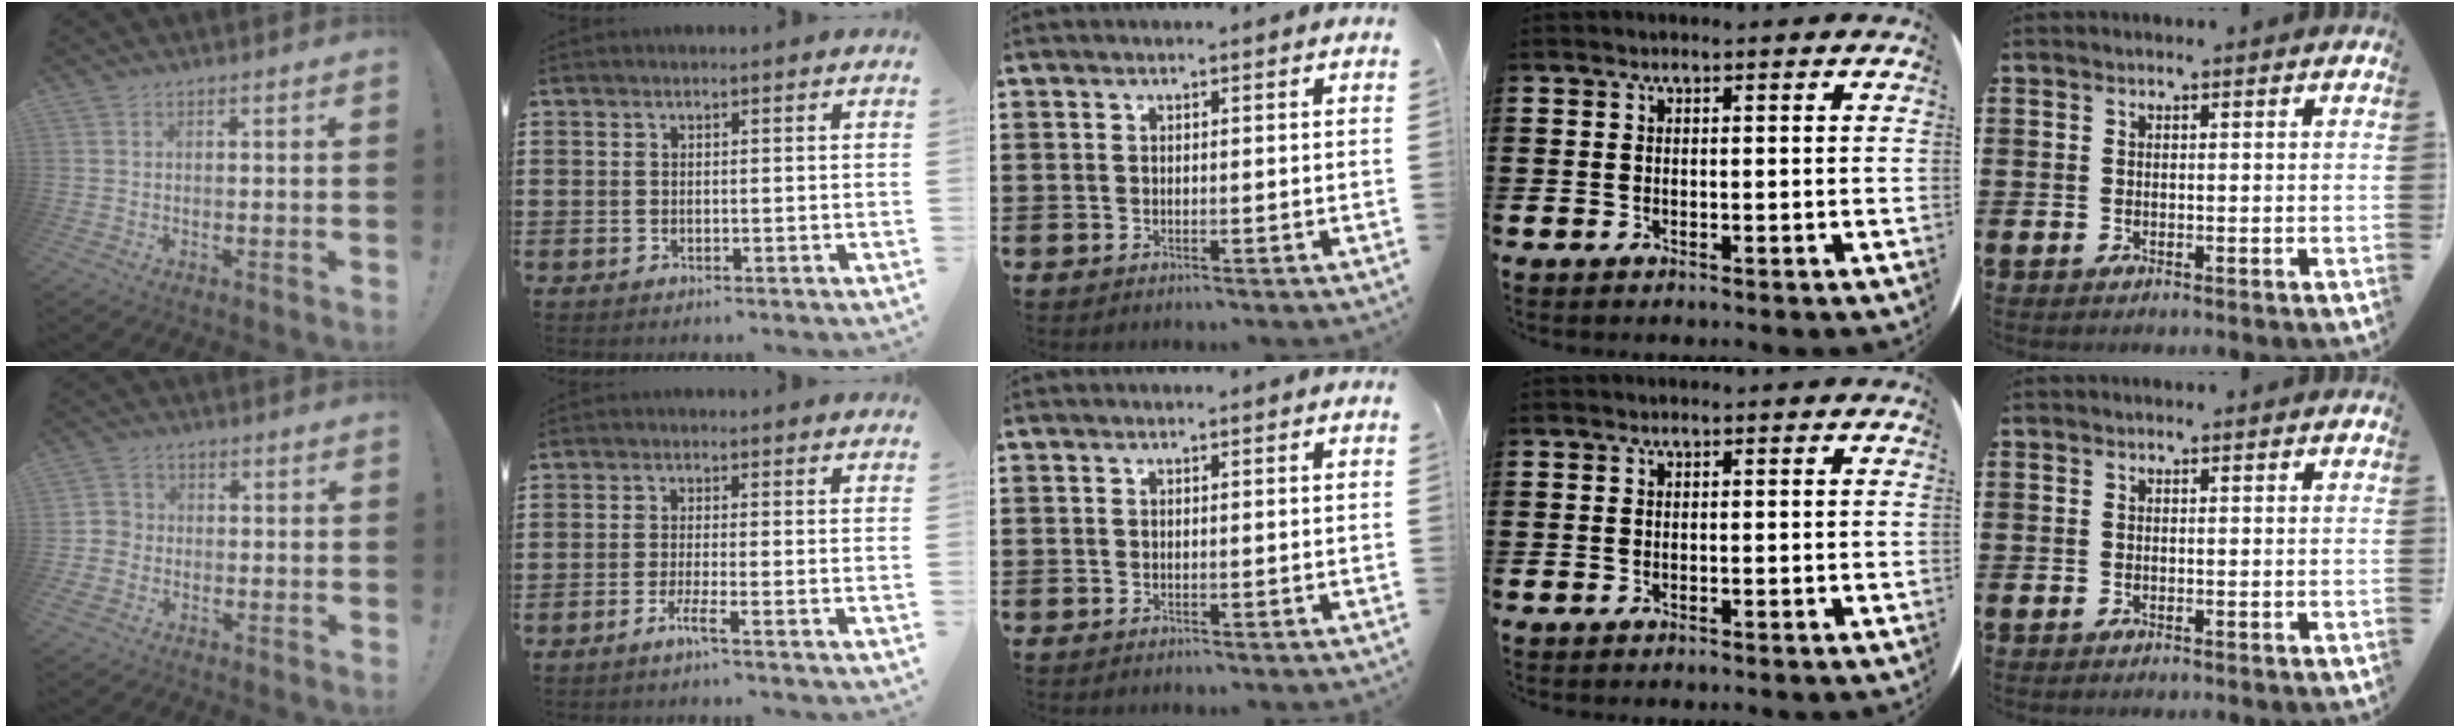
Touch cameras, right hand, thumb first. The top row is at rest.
{"thumb": {"total": 4.1, "force": [-1.9, 3.4, 1.3], "torque": [-0.028, 0.006, -0.038]}, "index": {"total": 2.9, "force": [-1.8, -0.2, 2.2], "torque": [-0.045, -0.007, -0.035]}}